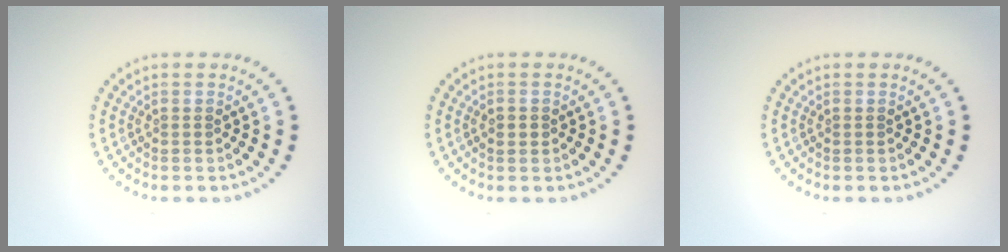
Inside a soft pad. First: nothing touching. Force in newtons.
{"total": 1.1, "press": 1.1, "slide": 0.1}
{"total": 0.0}